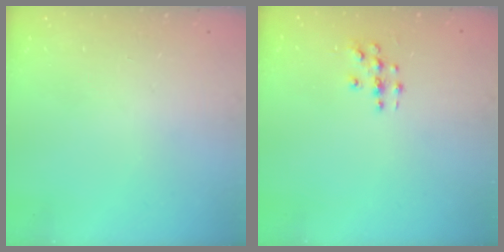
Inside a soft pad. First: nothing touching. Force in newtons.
{"total": 3.1, "press": 3.1, "slide": 0.2}